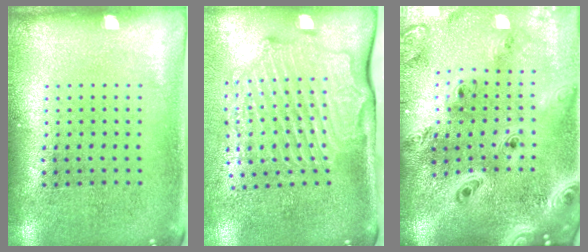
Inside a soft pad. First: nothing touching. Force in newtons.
{"total": 3.0, "press": 2.3, "slide": 2.0}
{"total": 3.8, "press": 2.9, "slide": 2.4}